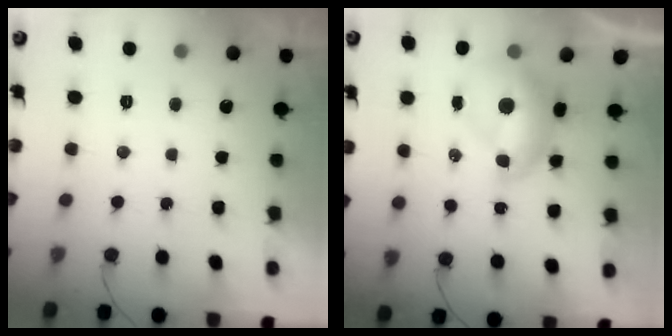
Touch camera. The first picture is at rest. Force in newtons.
{"total": 7.6, "press": 7.5, "slide": 1.0}